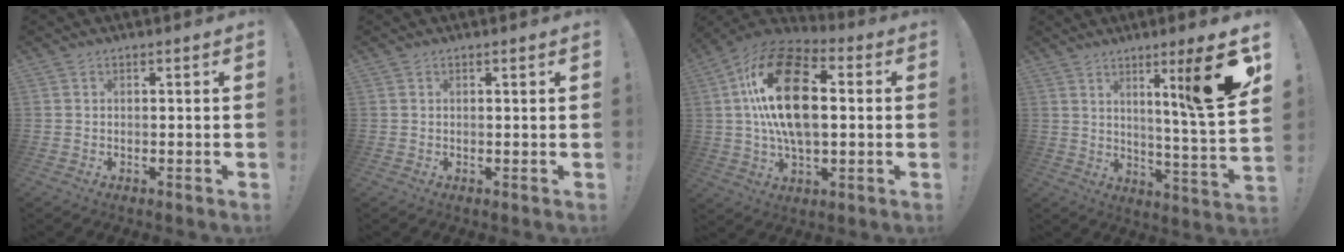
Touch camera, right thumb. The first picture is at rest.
{"total": 0.8, "force": [0.5, -0.1, 0.6], "torque": [0.003, -0.005, 0.006]}
{"total": 22.3, "force": [3.1, 12.6, 18.2], "torque": [-0.319, 0.003, 0.048]}
{"total": 15.4, "force": [7.0, -1.2, 13.7], "torque": [-0.191, -0.054, 0.078]}